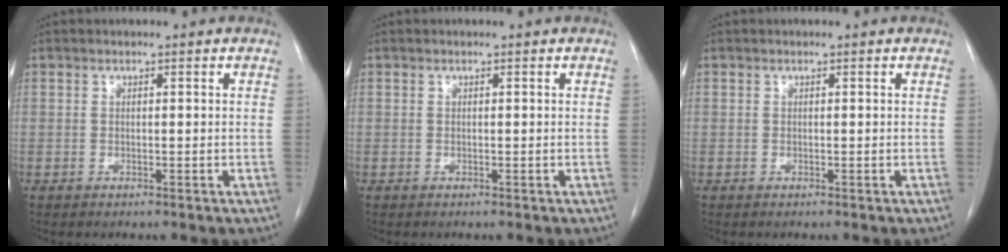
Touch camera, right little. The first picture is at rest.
{"total": 0.0}
{"total": 0.0}